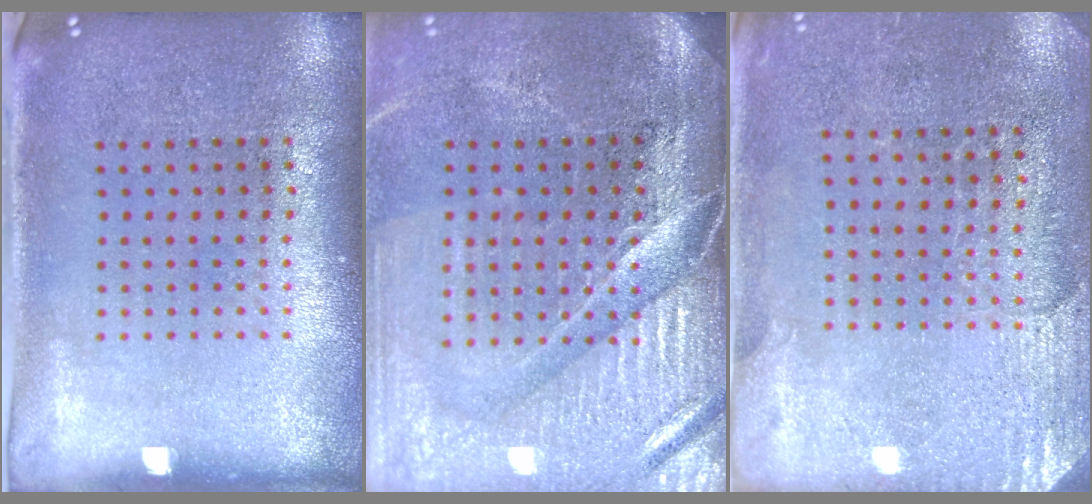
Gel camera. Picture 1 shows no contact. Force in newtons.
{"total": 4.6, "press": 4.0, "slide": 2.1}
{"total": 2.7, "press": 2.4, "slide": 1.1}